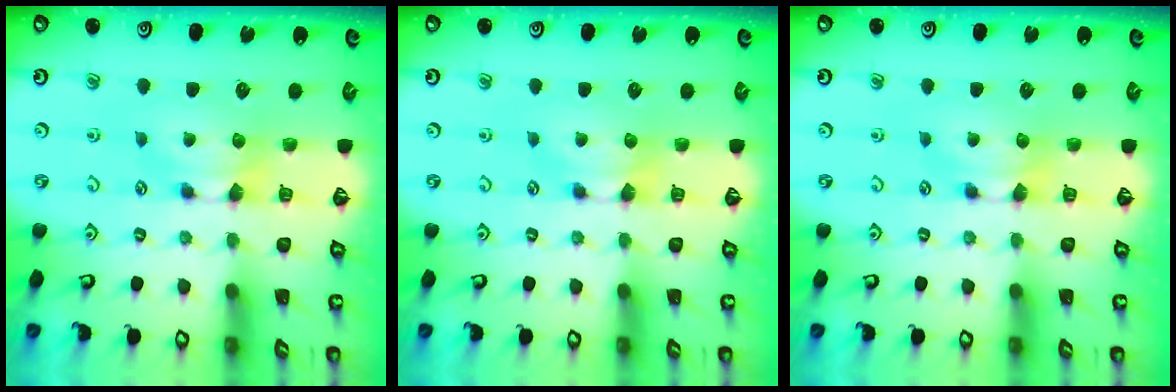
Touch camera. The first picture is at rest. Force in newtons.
{"total": 0.0}
{"total": 0.0}